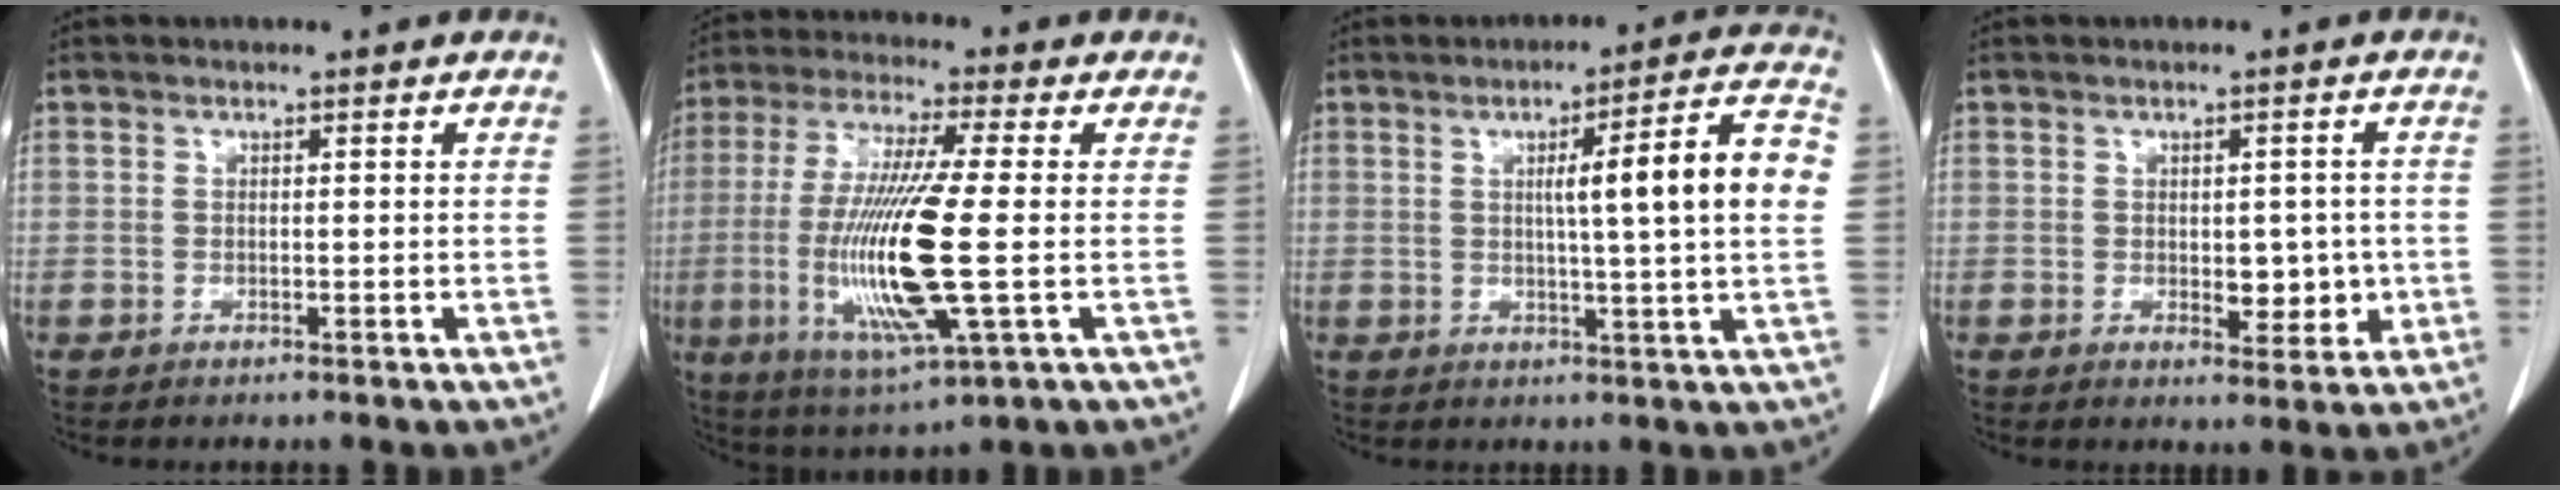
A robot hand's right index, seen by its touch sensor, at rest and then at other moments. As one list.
[{"total": 16.9, "force": [-2.4, 1.4, 16.6], "torque": [-0.349, -0.021, -0.043]}, {"total": 11.9, "force": [1.5, -0.2, 11.8], "torque": [-0.167, 0.014, 0.019]}, {"total": 5.0, "force": [-0.5, 2.8, 4.1], "torque": [-0.043, -0.001, 0.001]}]